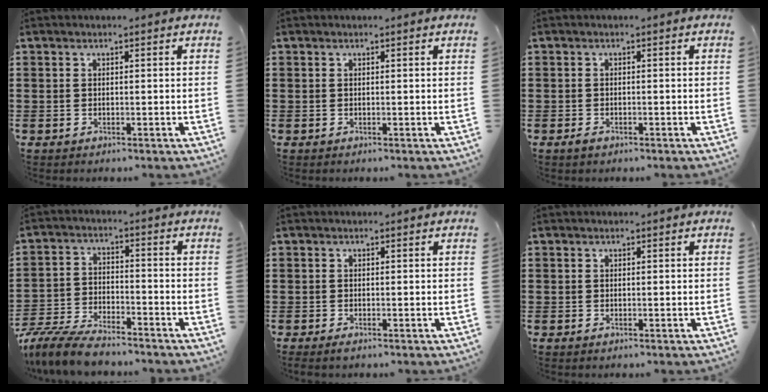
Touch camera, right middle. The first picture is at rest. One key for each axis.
{"total": 0.0}
{"total": 0.8, "fx": -0.6, "fy": 0.4, "fz": 0.4, "tx": -0.010, "ty": -0.002, "tz": -0.012}
{"total": 7.2, "fx": -6.7, "fy": 1.3, "fz": 2.3, "tx": -0.057, "ty": 0.008, "tz": -0.133}
{"total": 0.5, "fx": -0.4, "fy": 0.1, "fz": 0.3, "tx": -0.007, "ty": -0.005, "tz": -0.007}
{"total": 0.6, "fx": 0.6, "fy": 0.0, "fz": -0.1, "tx": 0.004, "ty": 0.002, "tz": 0.012}